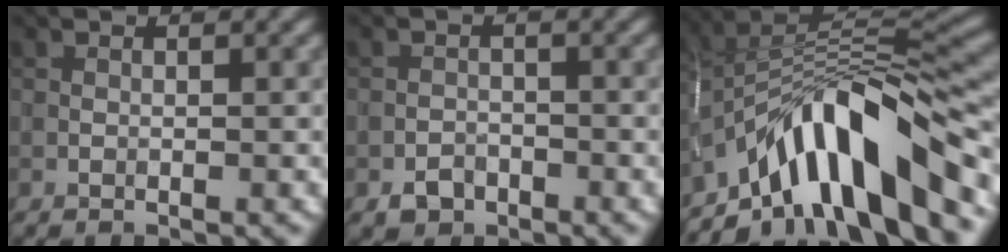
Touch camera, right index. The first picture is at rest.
{"total": 1.7, "force": [-1.2, 1.2, 0.5], "torque": [-0.001, 0.002, -0.023]}
{"total": 11.2, "force": [-6.4, 3.8, 8.3], "torque": [-0.113, 0.014, -0.114]}